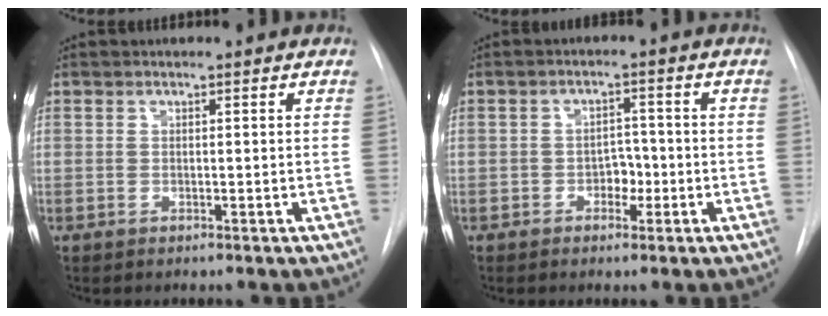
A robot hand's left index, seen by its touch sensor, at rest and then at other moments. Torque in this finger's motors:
{"motor_torque": [0.06, 0.03, 0.03, 0.01]}